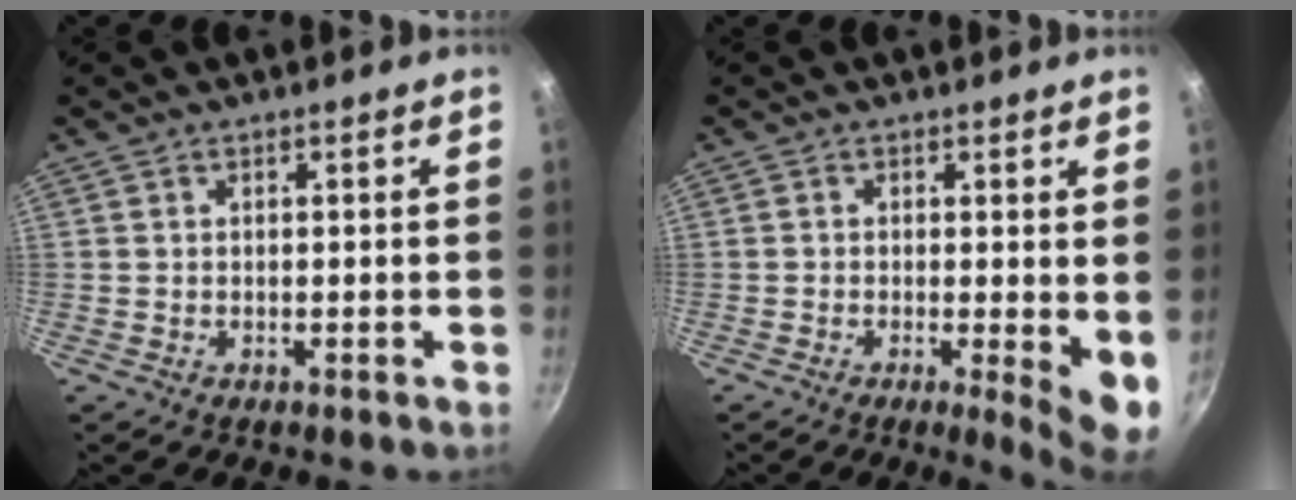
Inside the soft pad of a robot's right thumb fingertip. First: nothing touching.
{"total": 5.9, "force": [-0.3, 1.4, 5.7], "torque": [-0.075, -0.012, -0.004]}